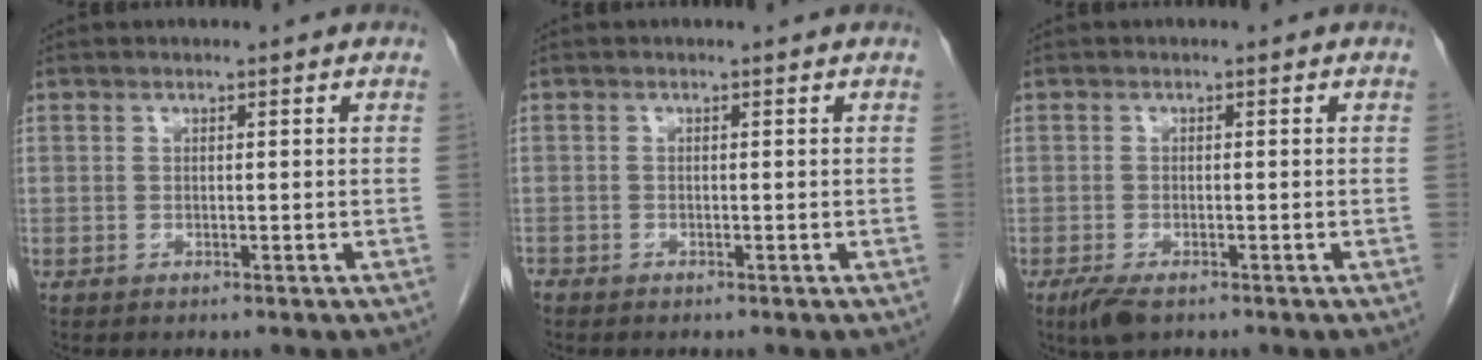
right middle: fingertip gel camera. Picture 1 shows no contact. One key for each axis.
{"total": 0.6, "fx": -0.5, "fy": 0.1, "fz": 0.3, "tx": 0.005, "ty": 0.002, "tz": -0.009}
{"total": 3.4, "fx": -2.2, "fy": 1.1, "fz": 2.4, "tx": -0.052, "ty": -0.008, "tz": -0.037}